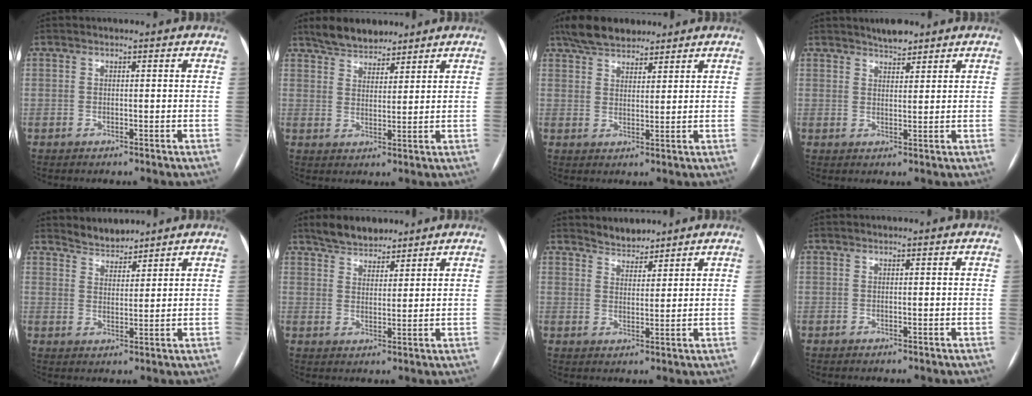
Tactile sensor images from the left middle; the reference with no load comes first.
{"total": 6.2, "force": [5.5, 2.4, 1.8], "torque": [-0.032, 0.014, 0.100]}
{"total": 8.1, "force": [6.6, 3.1, 3.4], "torque": [-0.059, 0.021, 0.117]}
{"total": 3.2, "force": [2.9, 0.9, 1.2], "torque": [-0.022, 0.004, 0.045]}
{"total": 3.9, "force": [3.8, 0.8, 0.0], "torque": [-0.002, 0.009, 0.070]}
{"total": 5.8, "force": [5.1, 2.3, 1.6], "torque": [-0.028, 0.013, 0.093]}
{"total": 3.6, "force": [3.4, 1.1, 0.1], "torque": [-0.001, 0.008, 0.059]}
{"total": 0.0}